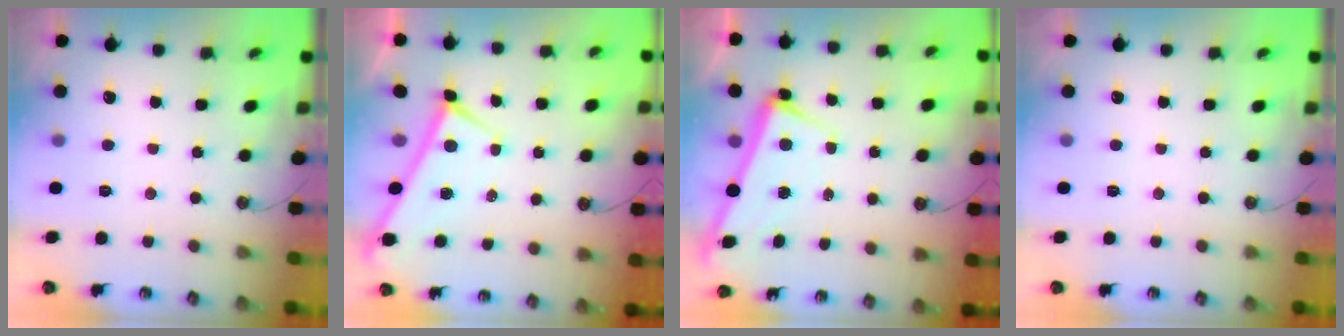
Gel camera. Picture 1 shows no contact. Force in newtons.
{"total": 0.0}
{"total": 2.3, "press": 2.1, "slide": 0.9}
{"total": 0.0}